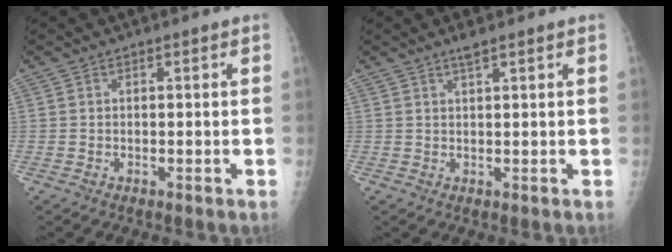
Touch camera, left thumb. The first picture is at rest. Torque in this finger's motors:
{"motor_torque": [0.39, -0.21, 0.48, -0.01, 0.21]}